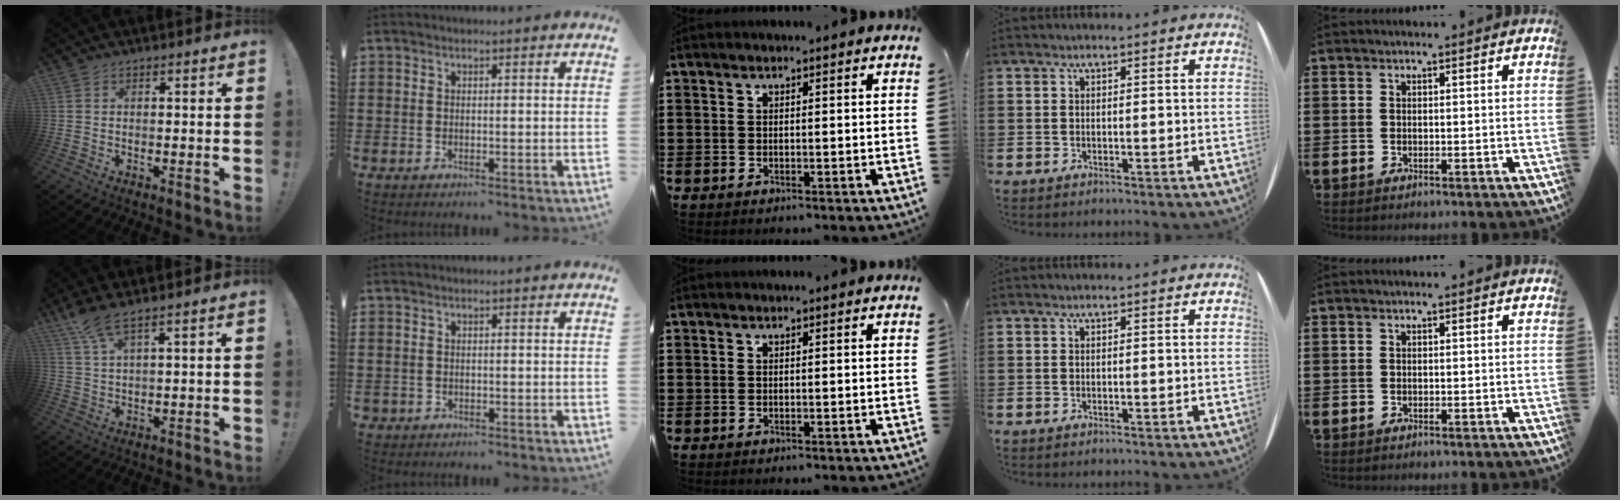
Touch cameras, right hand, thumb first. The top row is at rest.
{"thumb": {"total": 5.8, "force": [4.3, 0.3, 3.9], "torque": [-0.083, -0.016, 0.077]}, "index": {"total": 0.6, "force": [-0.3, 0.5, -0.1], "torque": [0.000, 0.004, -0.008]}}